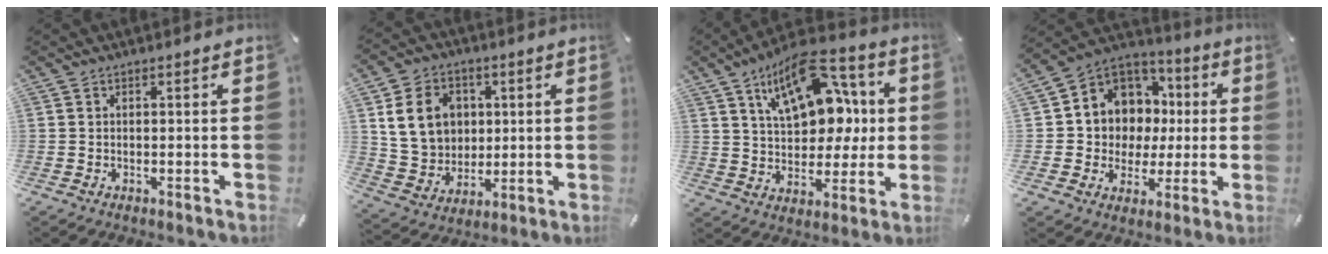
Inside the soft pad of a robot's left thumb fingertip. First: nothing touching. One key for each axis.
{"total": 13.1, "fx": 2.8, "fy": 11.1, "fz": 6.2, "tx": -0.117, "ty": 0.008, "tz": 0.059}
{"total": 18.6, "fx": 8.2, "fy": 11.4, "fz": 12.1, "tx": -0.185, "ty": -0.036, "tz": 0.147}
{"total": 10.1, "fx": 1.5, "fy": 9.9, "fz": 1.5, "tx": -0.039, "ty": -0.023, "tz": 0.041}